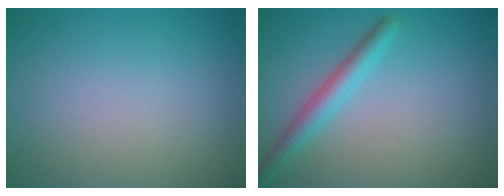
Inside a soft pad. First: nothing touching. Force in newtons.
{"total": 2.8, "press": 2.8, "slide": 0.1}